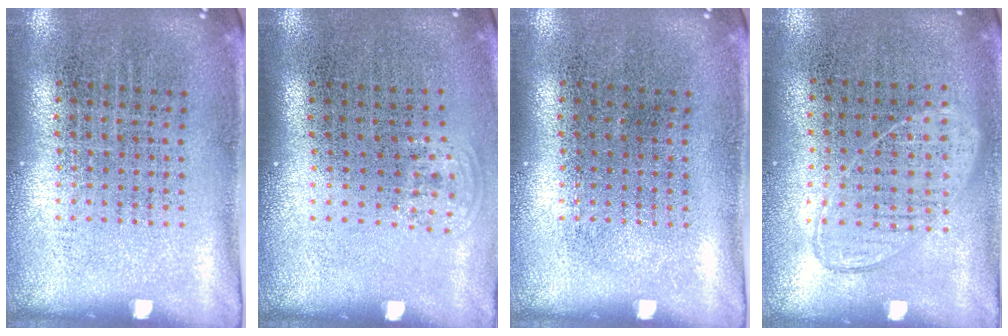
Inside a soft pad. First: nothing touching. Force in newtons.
{"total": 0.8, "press": 0.6, "slide": 0.5}
{"total": 0.0}
{"total": 0.9, "press": 0.8, "slide": 0.4}